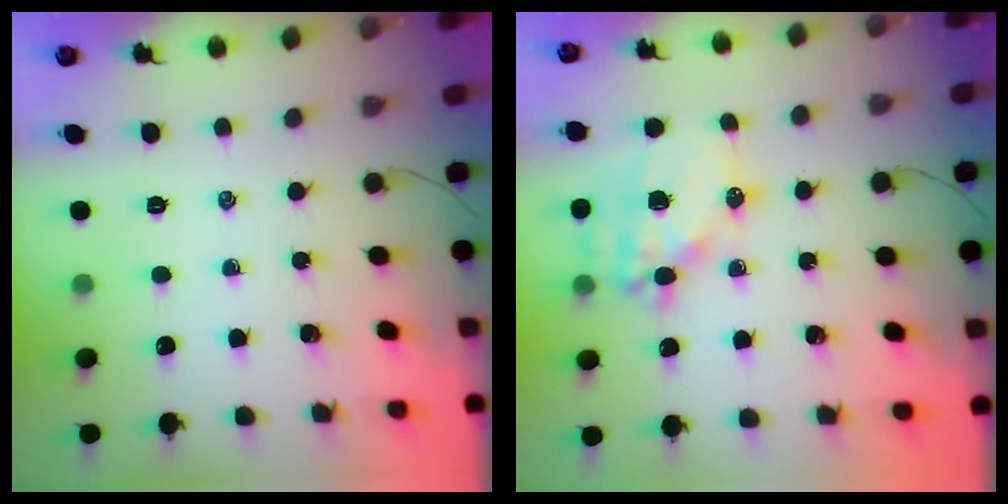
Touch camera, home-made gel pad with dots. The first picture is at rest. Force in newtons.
{"total": 17.2, "press": 16.8, "slide": 3.4}